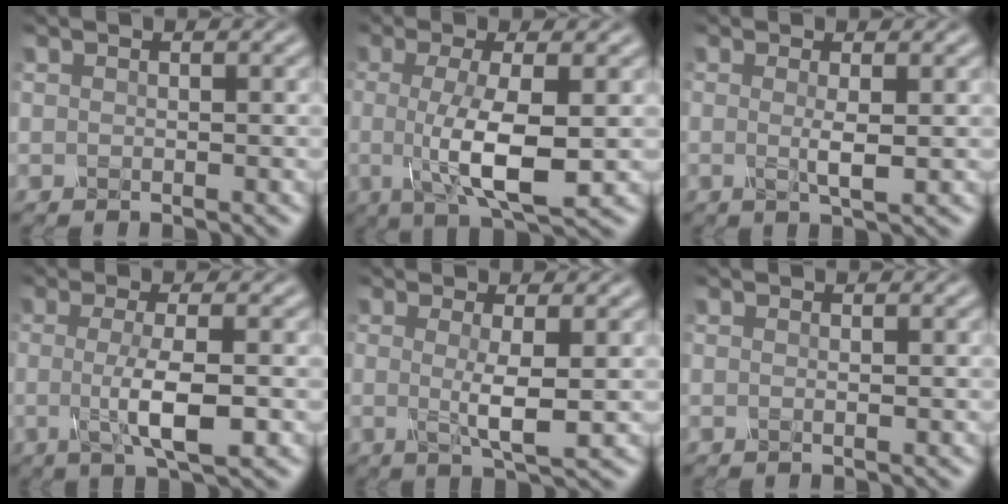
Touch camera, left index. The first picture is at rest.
{"total": 6.5, "force": [-0.6, 1.6, 6.2], "torque": [-0.112, -0.012, -0.009]}
{"total": 1.9, "force": [-0.1, 0.2, 1.9], "torque": [-0.036, -0.007, -0.004]}
{"total": 4.8, "force": [-0.6, 1.2, 4.6], "torque": [-0.080, -0.010, -0.014]}
{"total": 3.3, "force": [-0.1, 0.5, 3.2], "torque": [-0.057, -0.012, -0.001]}
{"total": 0.0}